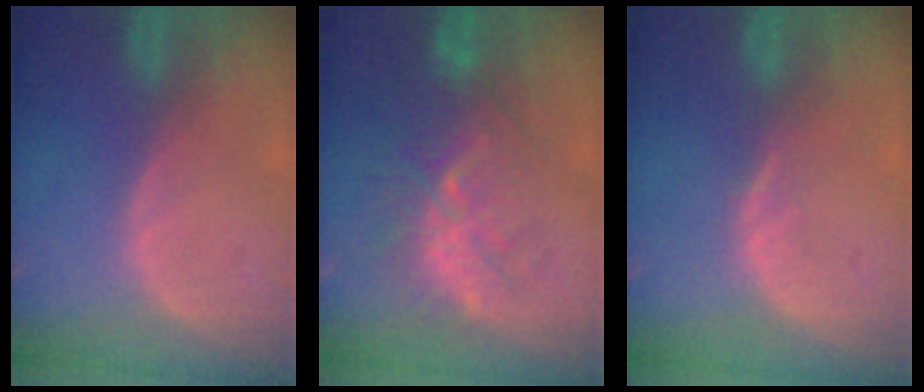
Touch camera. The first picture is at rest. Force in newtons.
{"total": 9.1, "press": 8.7, "slide": 2.7}
{"total": 1.5, "press": 1.2, "slide": 0.9}